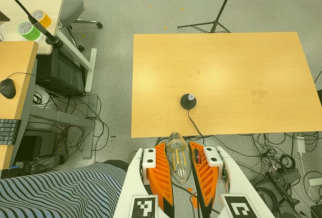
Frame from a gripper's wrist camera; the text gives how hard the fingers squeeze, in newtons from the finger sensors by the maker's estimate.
{"total": 20.6, "left": 23.3, "right": 18.0}